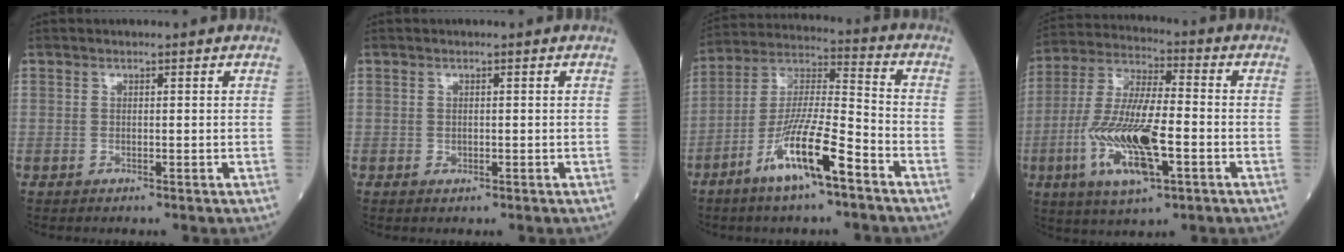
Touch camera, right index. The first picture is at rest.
{"total": 0.8, "force": [-0.1, 0.5, 0.6], "torque": [-0.011, -0.002, 0.000]}
{"total": 13.5, "force": [-7.3, 1.5, 11.3], "torque": [-0.219, -0.010, -0.139]}
{"total": 16.4, "force": [-4.7, 3.9, 15.2], "torque": [-0.316, -0.011, -0.083]}